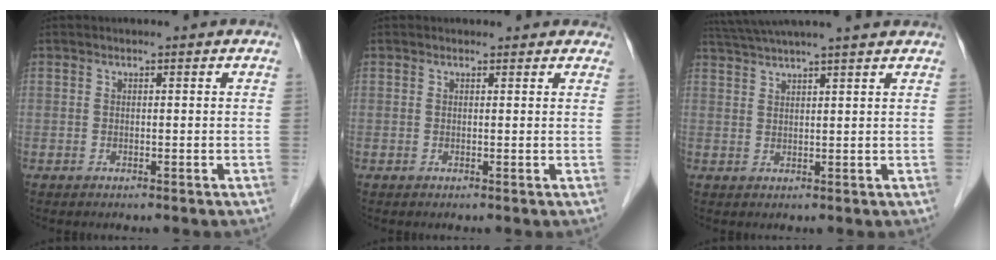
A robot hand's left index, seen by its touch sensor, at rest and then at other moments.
{"total": 3.0, "force": [2.7, 1.2, 0.5], "torque": [-0.001, 0.008, 0.018]}
{"total": 13.3, "force": [11.7, -0.3, 6.2], "torque": [-0.115, 0.039, 0.168]}